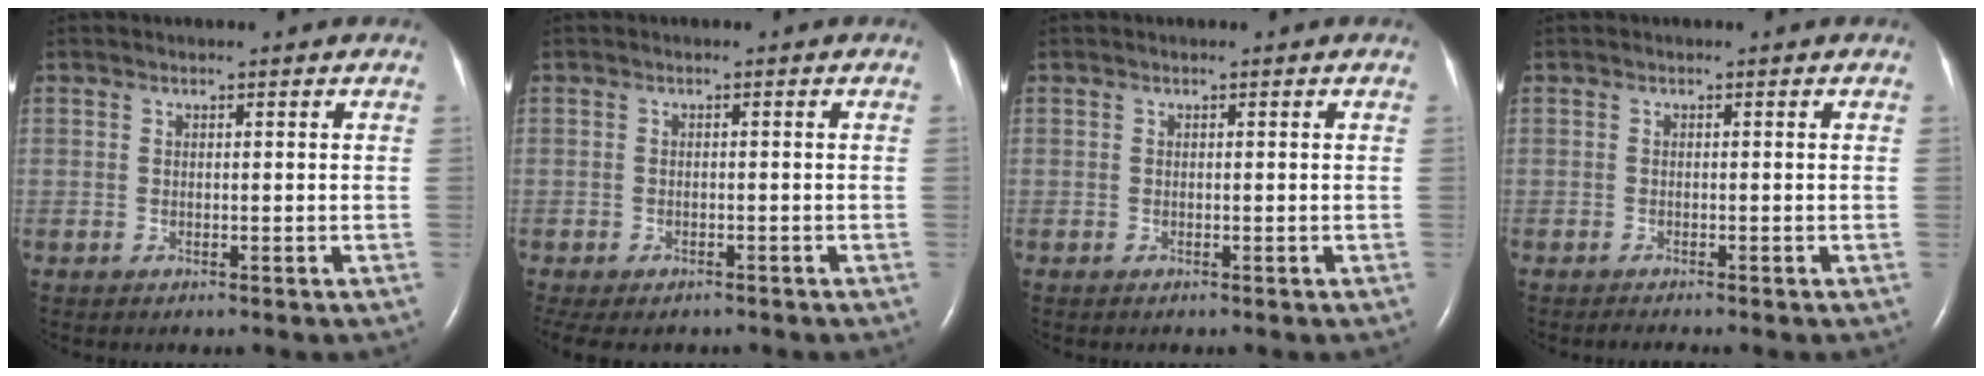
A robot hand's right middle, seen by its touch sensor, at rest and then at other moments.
{"total": 7.6, "force": [-6.0, 3.4, 3.1], "torque": [-0.059, -0.005, -0.079]}
{"total": 0.0}
{"total": 1.1, "force": [-0.9, -0.2, 0.5], "torque": [-0.013, -0.002, -0.017]}